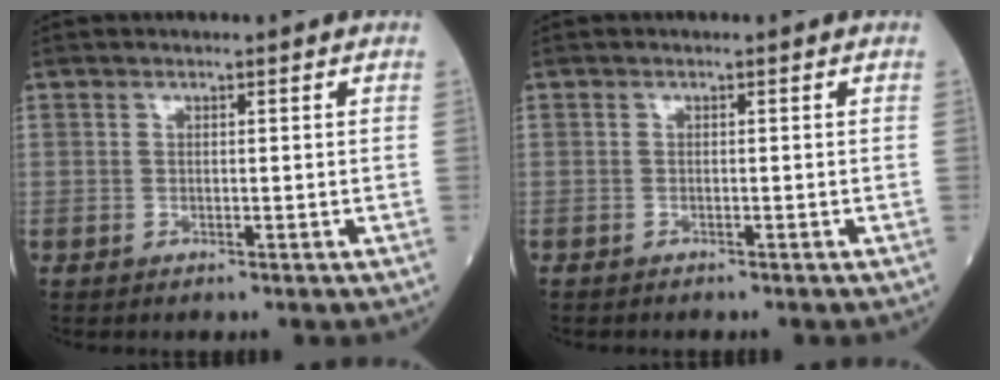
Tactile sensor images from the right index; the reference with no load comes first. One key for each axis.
{"total": 0.9, "fx": -0.8, "fy": 0.1, "fz": 0.2, "tx": -0.005, "ty": 0.000, "tz": -0.014}